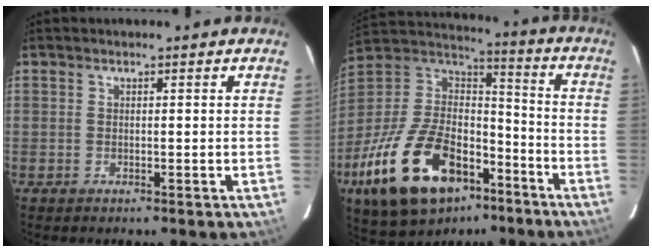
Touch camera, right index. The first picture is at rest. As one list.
[{"total": 28.3, "force": [-15.4, 14.7, 18.7], "torque": [-0.377, -0.006, -0.250]}]